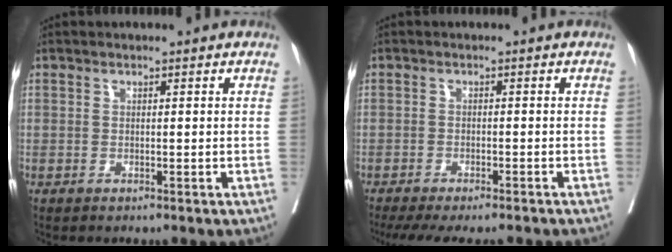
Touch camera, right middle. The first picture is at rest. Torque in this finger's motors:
{"motor_torque": [0.93, -0.82, 0.19, 0.07]}